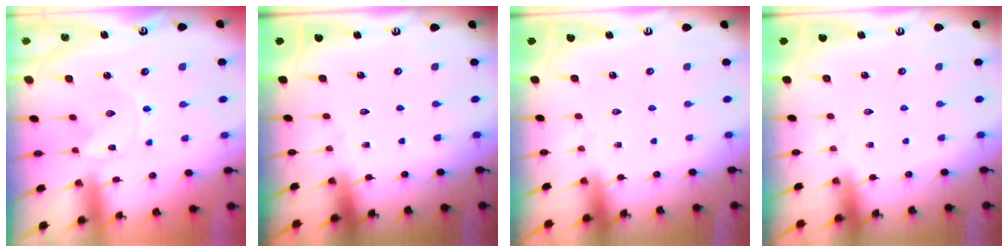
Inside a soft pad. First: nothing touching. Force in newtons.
{"total": 0.0}
{"total": 0.0}
{"total": 0.0}